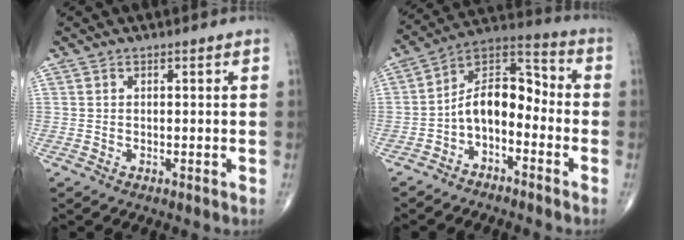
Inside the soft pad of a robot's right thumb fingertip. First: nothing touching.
{"total": 10.9, "force": [-3.3, 6.4, 8.2], "torque": [-0.118, 0.074, -0.073]}